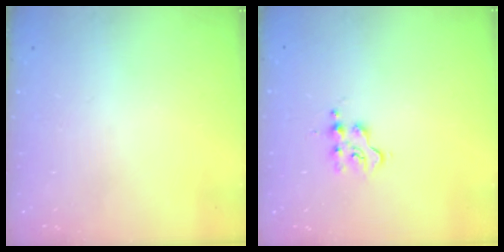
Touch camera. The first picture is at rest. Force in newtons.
{"total": 3.6, "press": 3.5, "slide": 0.4}